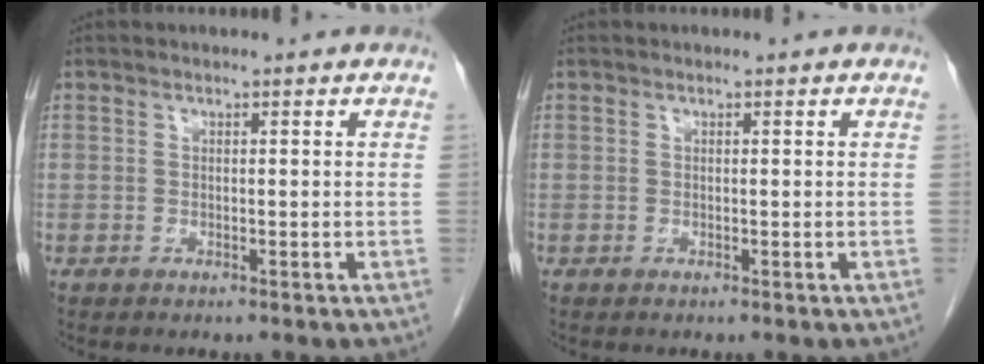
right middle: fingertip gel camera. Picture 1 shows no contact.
{"total": 0.0}